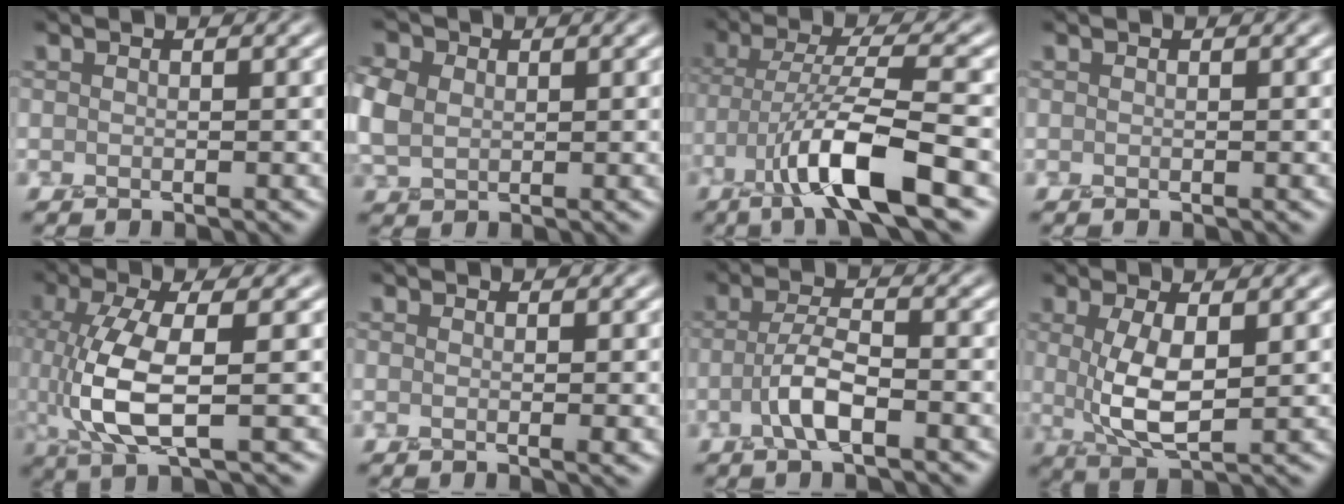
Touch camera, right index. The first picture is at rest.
{"total": 4.2, "force": [1.0, 3.3, 2.4], "torque": [-0.079, 0.012, 0.016]}
{"total": 8.3, "force": [-3.9, 1.6, 7.1], "torque": [-0.135, -0.001, -0.075]}
{"total": 0.0}
{"total": 7.3, "force": [-0.6, 2.3, 6.9], "torque": [-0.161, -0.007, -0.007]}
{"total": 0.8, "force": [-0.1, 0.1, 0.8], "torque": [-0.012, -0.005, -0.003]}
{"total": 3.6, "force": [-1.4, 0.9, 3.2], "torque": [-0.066, 0.005, -0.033]}
{"total": 5.0, "force": [0.5, 1.7, 4.7], "torque": [-0.102, -0.007, 0.013]}